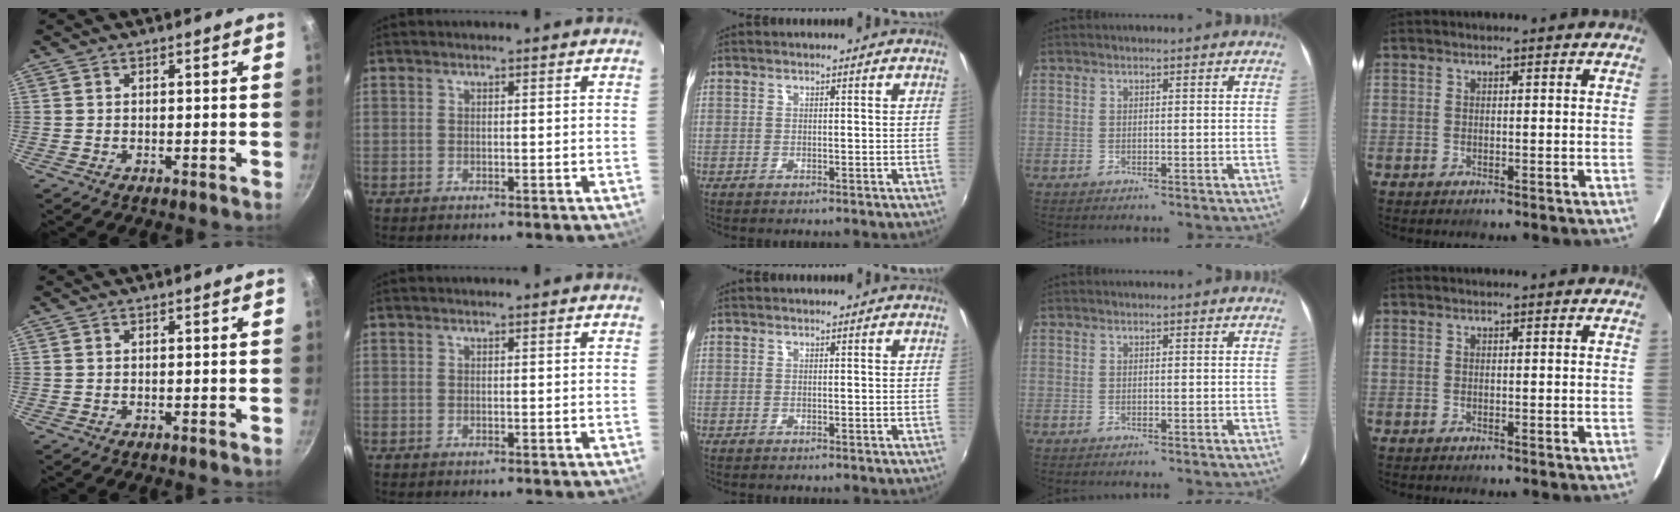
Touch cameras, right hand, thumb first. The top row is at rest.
{}